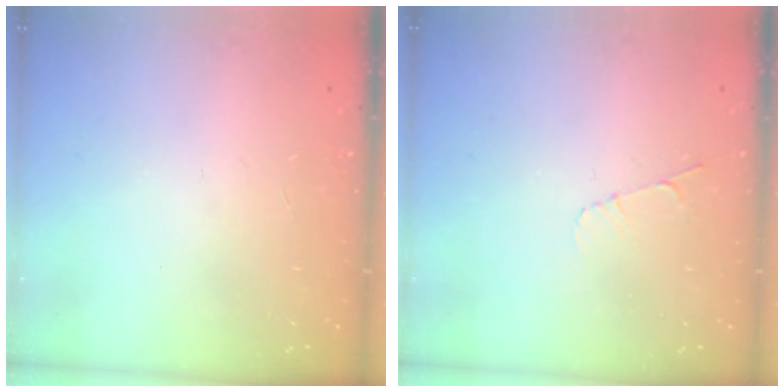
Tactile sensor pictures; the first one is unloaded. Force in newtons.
{"total": 3.5, "press": 3.4, "slide": 0.4}